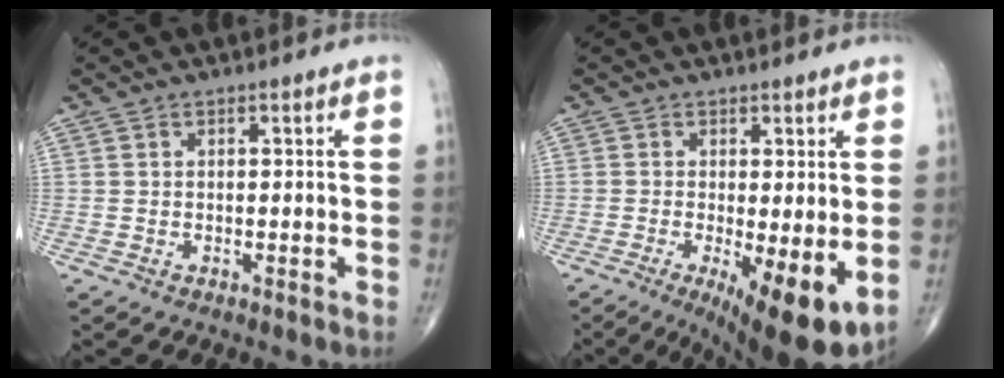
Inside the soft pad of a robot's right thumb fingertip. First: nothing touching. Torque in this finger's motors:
{"motor_torque": [-0.01, 0.82, 0.25, -0.24, 0.14]}